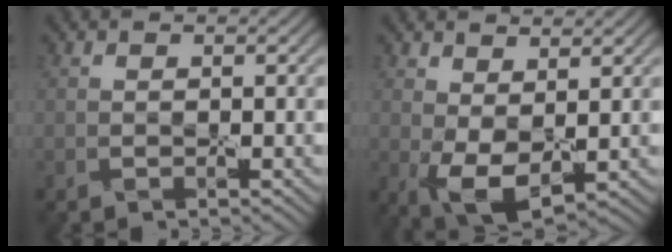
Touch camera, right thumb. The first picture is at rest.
{"total": 5.9, "force": [0.6, 3.0, 5.0], "torque": [-0.111, -0.005, 0.013]}